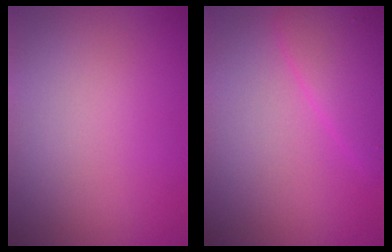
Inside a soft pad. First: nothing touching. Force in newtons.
{"total": 3.1, "press": 3.1, "slide": 0.0}